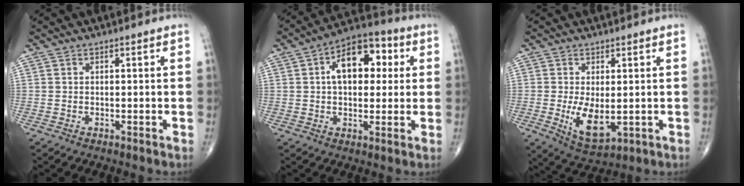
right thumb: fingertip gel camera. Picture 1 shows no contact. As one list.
[{"total": 13.4, "force": [2.9, 8.0, 10.4], "torque": [-0.128, 0.021, 0.035]}, {"total": 7.5, "force": [-0.8, 3.5, 6.5], "torque": [-0.111, -0.022, 0.000]}]